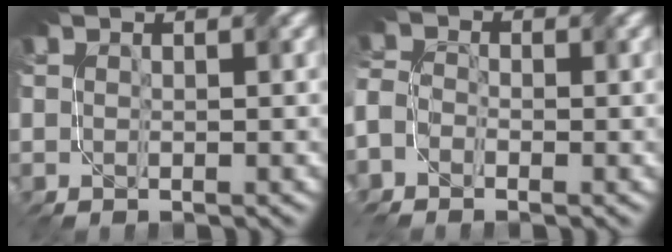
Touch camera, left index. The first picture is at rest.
{"total": 3.2, "force": [-2.1, 2.1, 1.3], "torque": [-0.042, -0.004, -0.043]}